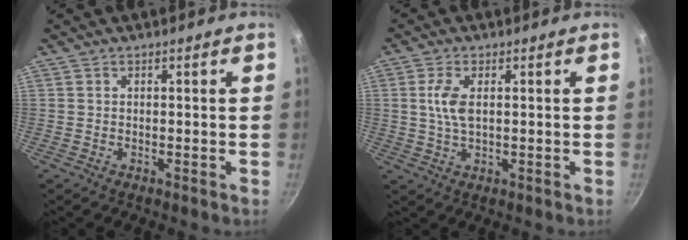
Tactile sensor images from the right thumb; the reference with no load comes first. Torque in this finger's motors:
{"motor_torque": [0.06, 0.03, 1.03, 0.30, 0.19]}